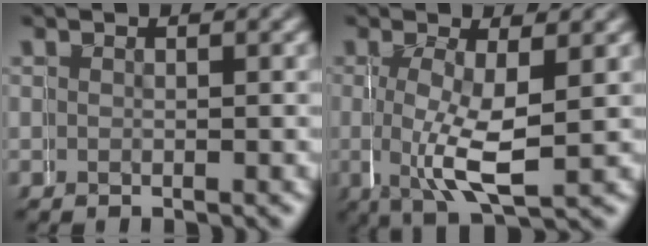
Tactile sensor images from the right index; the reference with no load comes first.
{"total": 5.0, "force": [0.7, 1.6, 4.7], "torque": [-0.094, -0.006, 0.015]}